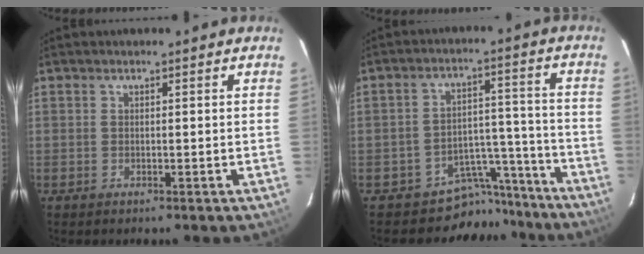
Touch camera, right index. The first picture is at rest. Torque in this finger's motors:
{"motor_torque": [0.37, -0.38, -0.04, -0.06]}